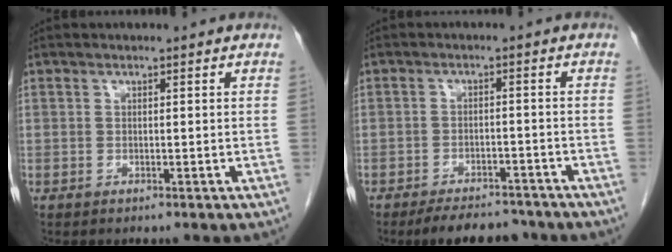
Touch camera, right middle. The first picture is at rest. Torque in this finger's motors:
{"motor_torque": [0.66, -0.49, 0.08, 0.03]}